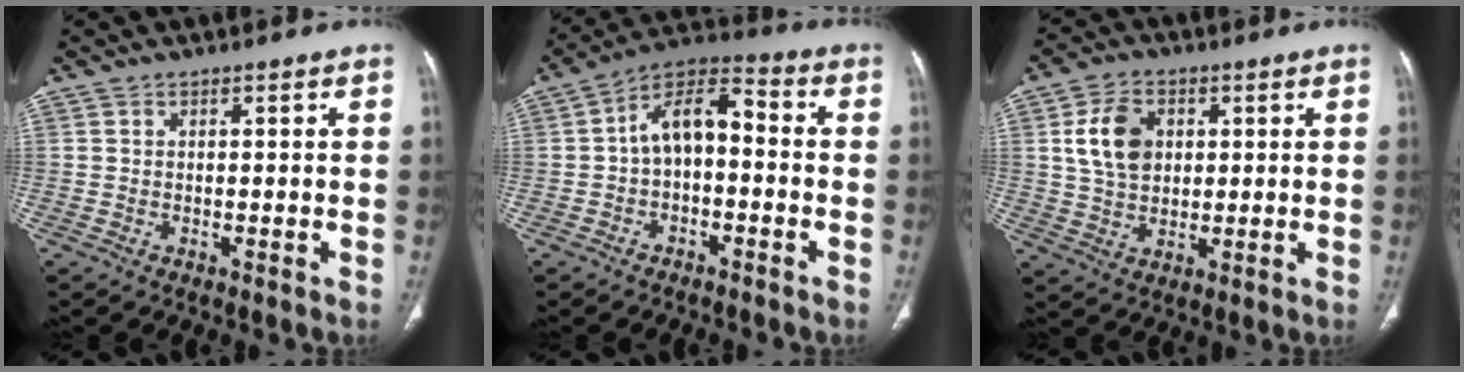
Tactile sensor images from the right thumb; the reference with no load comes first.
{"total": 9.9, "force": [-0.7, 5.9, 8.0], "torque": [-0.119, 0.045, -0.027]}
{"total": 9.3, "force": [2.2, 6.7, 6.1], "torque": [-0.095, -0.004, 0.042]}